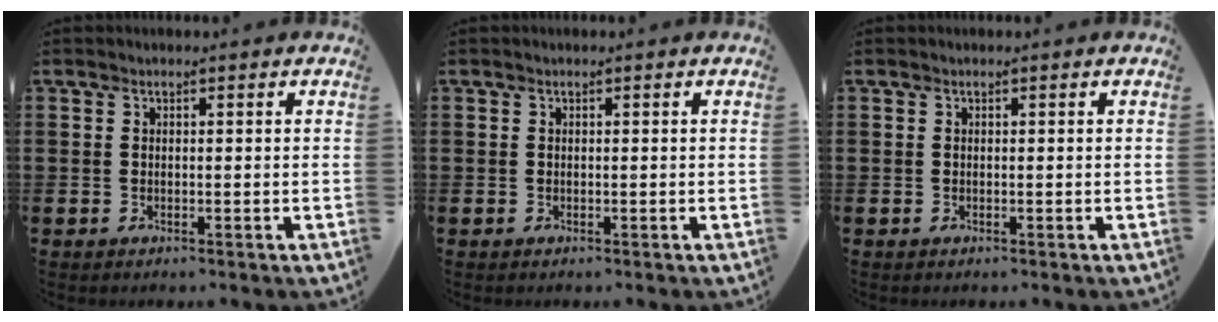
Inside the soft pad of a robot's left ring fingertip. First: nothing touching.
{"total": 0.0}
{"total": 0.0}